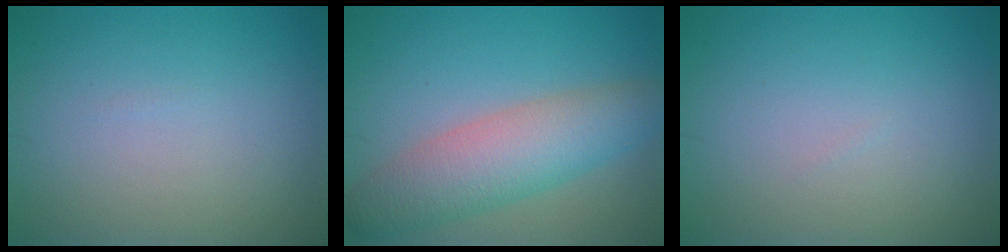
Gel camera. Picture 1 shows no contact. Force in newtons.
{"total": 6.2, "press": 6.2, "slide": 0.3}
{"total": 0.0}